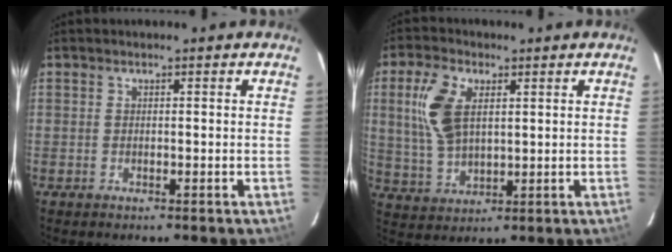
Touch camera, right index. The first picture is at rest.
{"total": 10.7, "force": [3.0, 6.1, 8.3], "torque": [-0.175, 0.011, 0.067]}